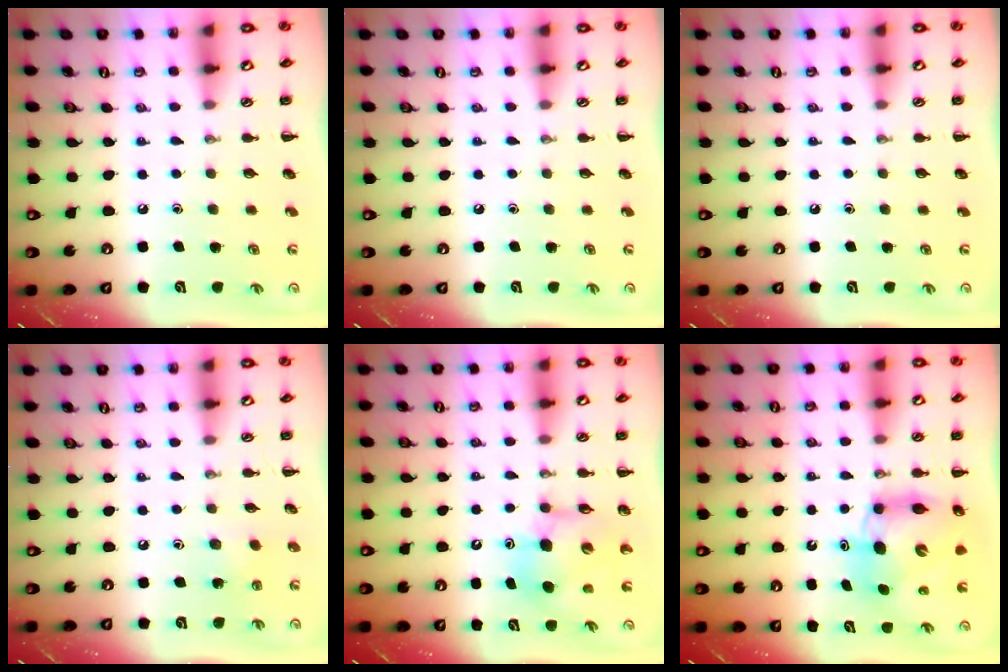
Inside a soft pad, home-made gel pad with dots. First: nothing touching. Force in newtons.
{"total": 0.0}
{"total": 0.0}
{"total": 3.4, "press": 3.2, "slide": 1.2}
{"total": 7.9, "press": 7.6, "slide": 2.1}
{"total": 8.9, "press": 8.6, "slide": 2.4}